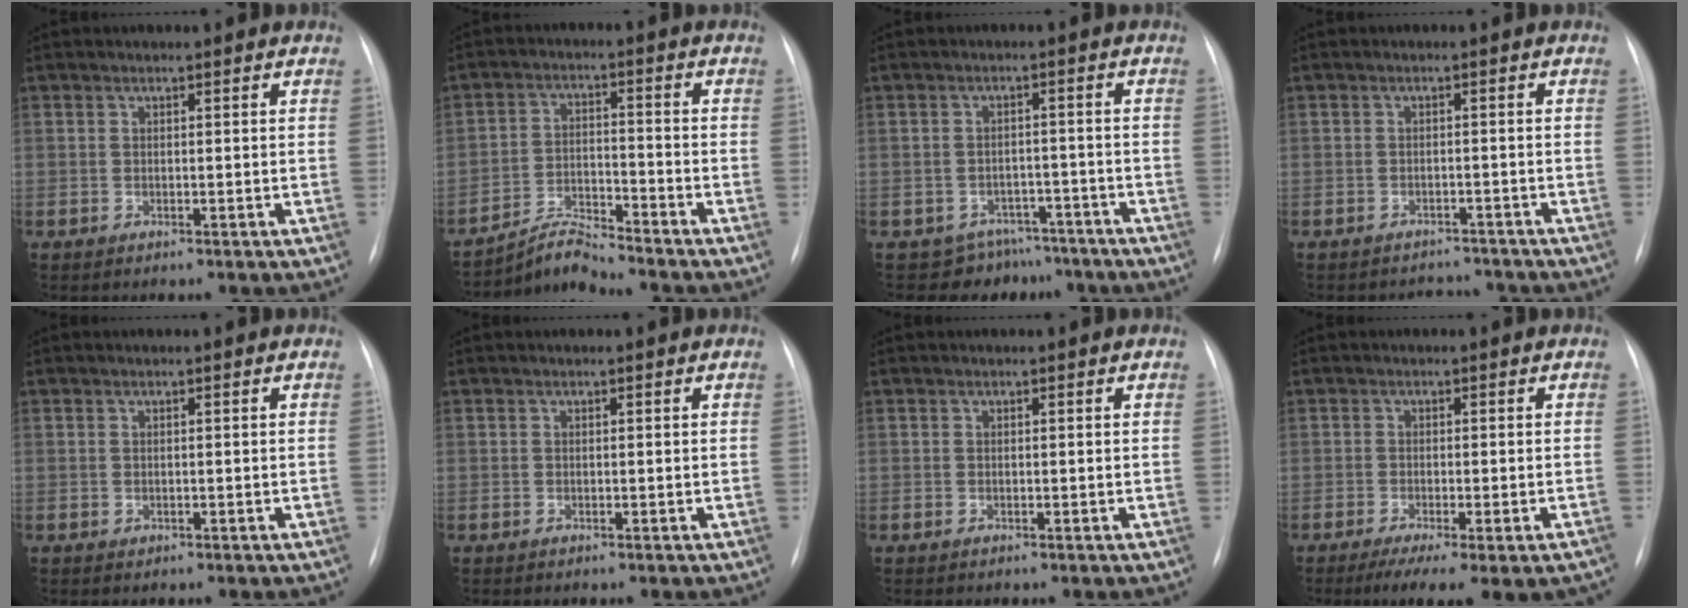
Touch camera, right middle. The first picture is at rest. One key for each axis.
{"total": 5.3, "fx": -5.2, "fy": -1.1, "fz": 0.0, "tx": -0.012, "ty": -0.010, "tz": -0.094}
{"total": 6.5, "fx": -5.4, "fy": 3.5, "fz": -0.8, "tx": 0.025, "ty": 0.029, "tz": -0.071}
{"total": 4.0, "fx": -3.7, "fy": 1.3, "fz": -0.6, "tx": 0.008, "ty": 0.008, "tz": -0.049}
{"total": 0.0}
{"total": 0.0}
{"total": 0.0}
{"total": 10.2, "fx": -7.0, "fy": 2.4, "fz": 7.0, "tx": -0.089, "ty": -0.010, "tz": -0.100}